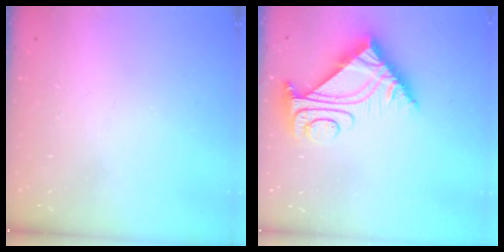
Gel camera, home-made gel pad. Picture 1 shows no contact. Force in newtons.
{"total": 8.0, "press": 8.0, "slide": 0.6}